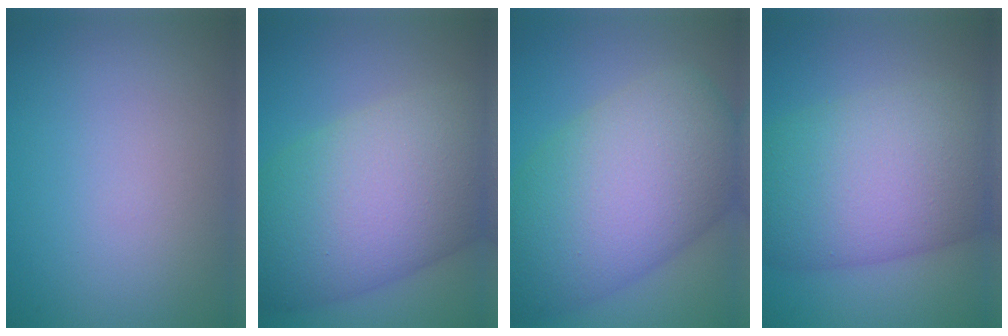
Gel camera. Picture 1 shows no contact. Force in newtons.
{"total": 12.6, "press": 12.6, "slide": 0.5}
{"total": 12.1, "press": 12.1, "slide": 0.4}
{"total": 12.0, "press": 12.0, "slide": 0.3}